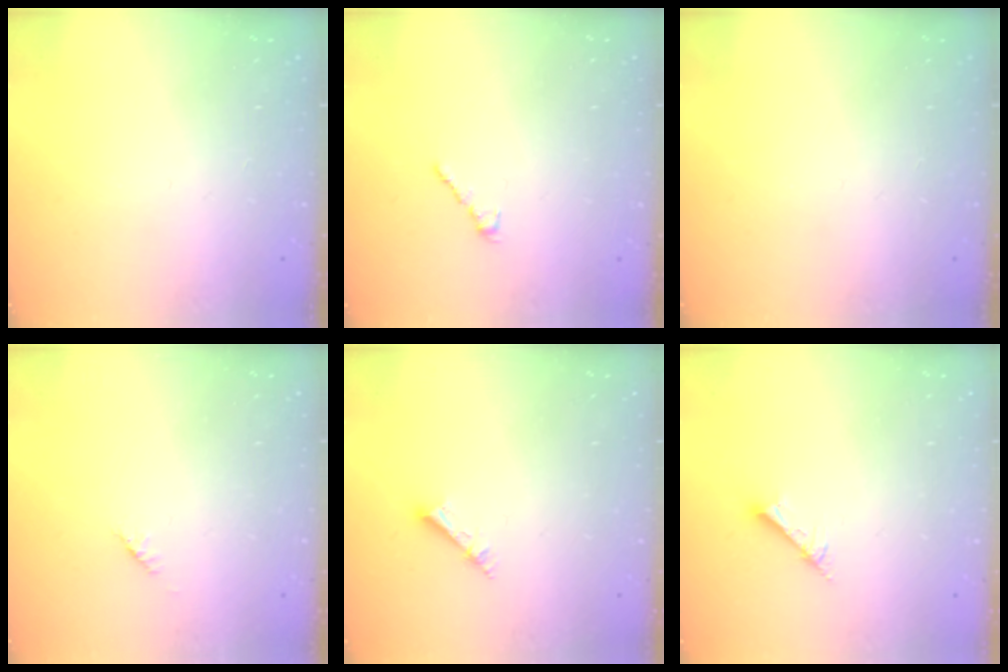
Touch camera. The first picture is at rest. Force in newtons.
{"total": 1.7, "press": 1.5, "slide": 0.6}
{"total": 0.0}
{"total": 1.4, "press": 1.3, "slide": 0.5}
{"total": 2.6, "press": 2.5, "slide": 0.2}
{"total": 5.0, "press": 5.0, "slide": 0.7}